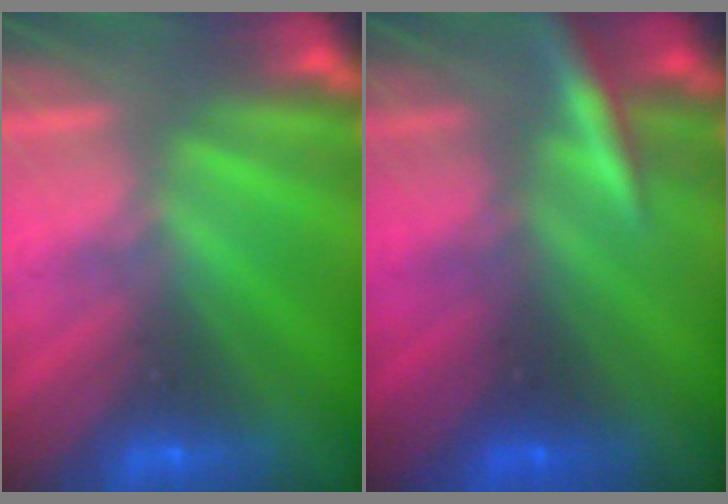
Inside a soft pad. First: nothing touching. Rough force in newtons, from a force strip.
{"total": 2.9}